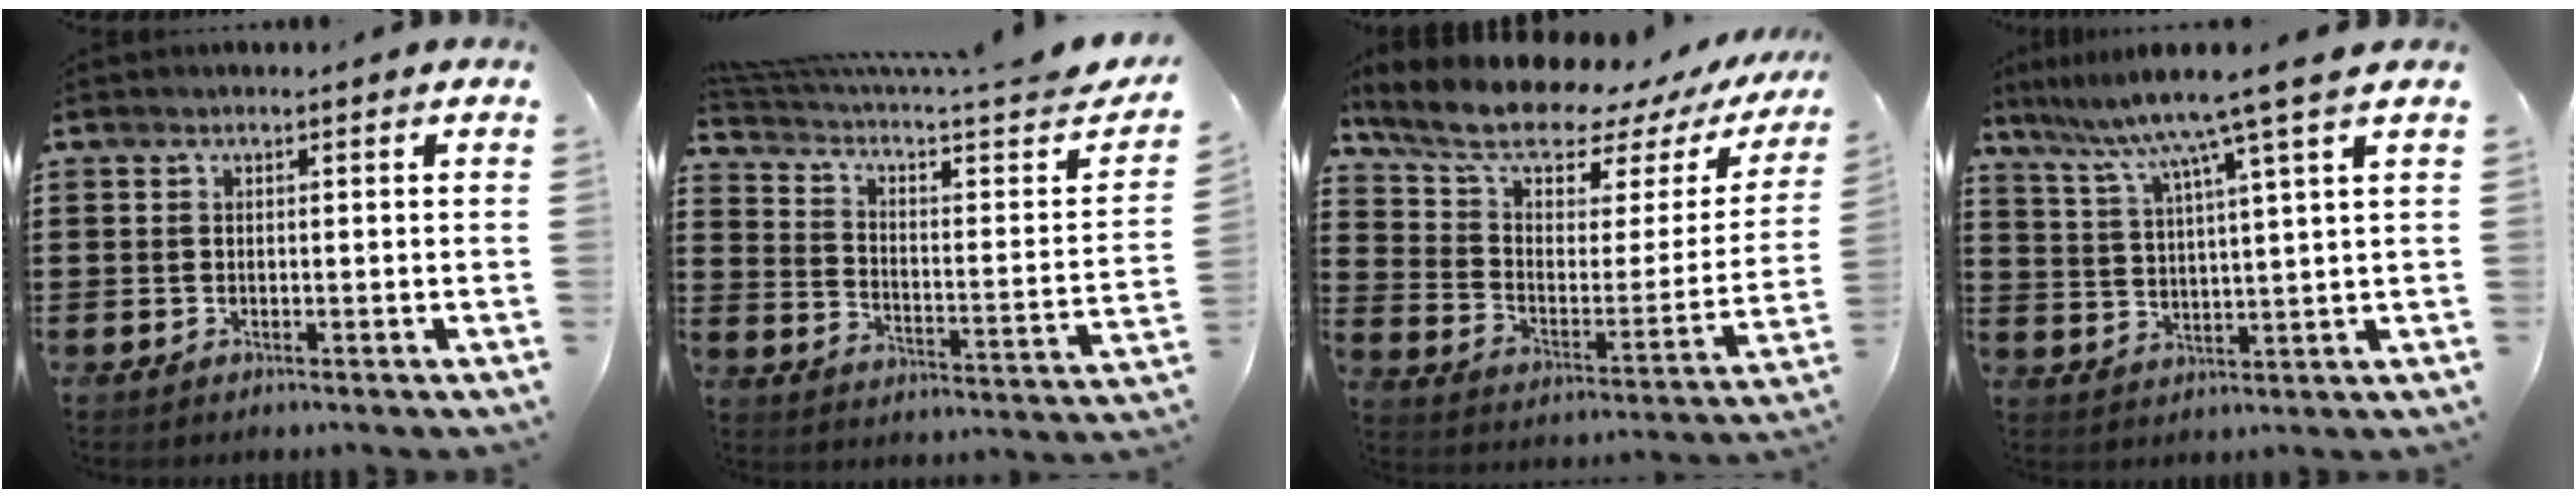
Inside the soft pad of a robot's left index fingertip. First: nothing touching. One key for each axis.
{"total": 3.9, "fx": 2.8, "fy": 0.3, "fz": 2.8, "tx": -0.064, "ty": -0.045, "tz": 0.037}
{"total": 10.7, "fx": 9.0, "fy": 2.9, "fz": 5.0, "tx": -0.125, "ty": -0.063, "tz": 0.155}
{"total": 7.7, "fx": 5.8, "fy": -1.4, "fz": 4.8, "tx": -0.118, "ty": -0.036, "tz": 0.089}